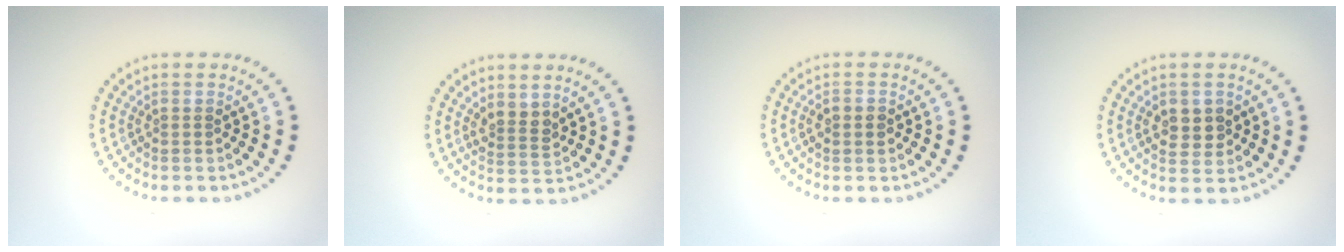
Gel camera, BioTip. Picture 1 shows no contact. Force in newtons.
{"total": 2.1, "press": 1.7, "slide": 1.2}
{"total": 1.0, "press": 0.9, "slide": 0.2}
{"total": 2.6, "press": 2.5, "slide": 0.6}